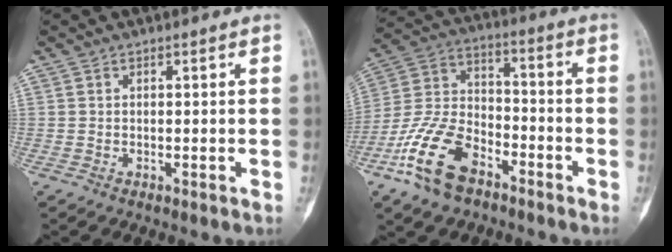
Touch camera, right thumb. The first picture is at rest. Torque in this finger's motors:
{"motor_torque": [0.12, 0.76, 0.61, 0.25, 0.06]}